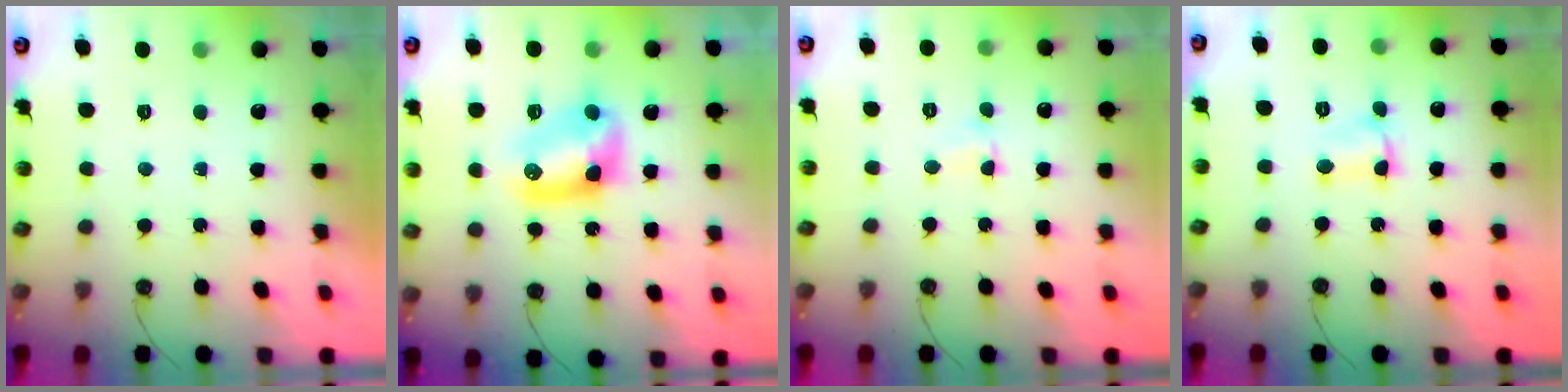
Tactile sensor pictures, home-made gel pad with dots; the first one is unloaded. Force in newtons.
{"total": 8.9, "press": 8.9, "slide": 0.3}
{"total": 1.3, "press": 1.2, "slide": 0.4}
{"total": 2.1, "press": 2.0, "slide": 0.5}